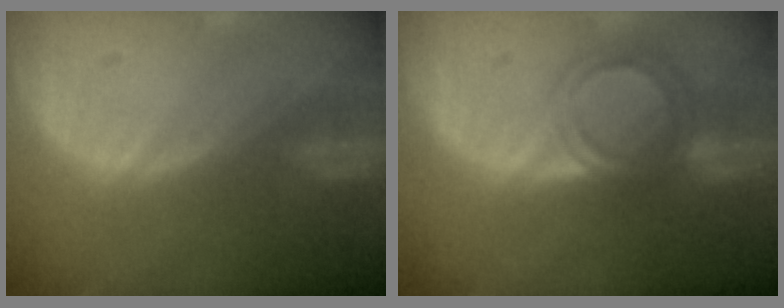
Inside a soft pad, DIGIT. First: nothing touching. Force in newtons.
{"total": 6.3, "press": 5.4, "slide": 3.3}